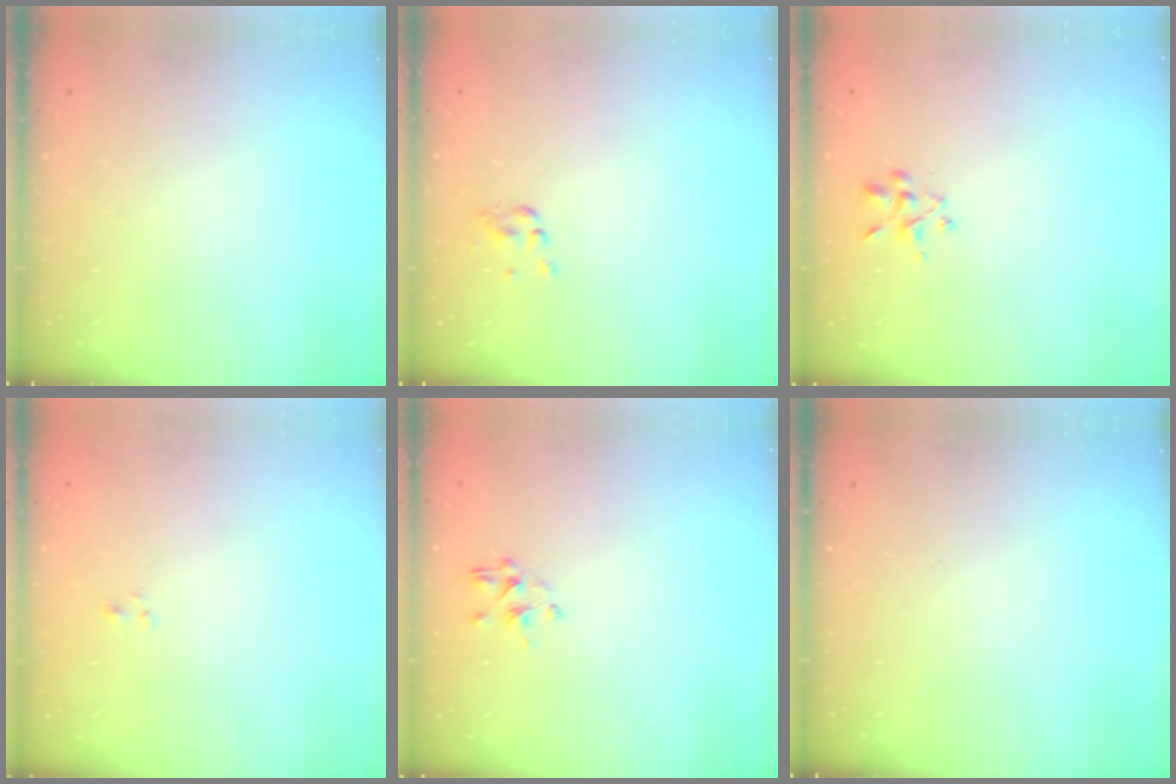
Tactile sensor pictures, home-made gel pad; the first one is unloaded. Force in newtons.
{"total": 1.8, "press": 1.7, "slide": 0.7}
{"total": 2.4, "press": 2.2, "slide": 0.9}
{"total": 0.6, "press": 0.3, "slide": 0.5}
{"total": 2.4, "press": 2.2, "slide": 1.0}
{"total": 0.0}